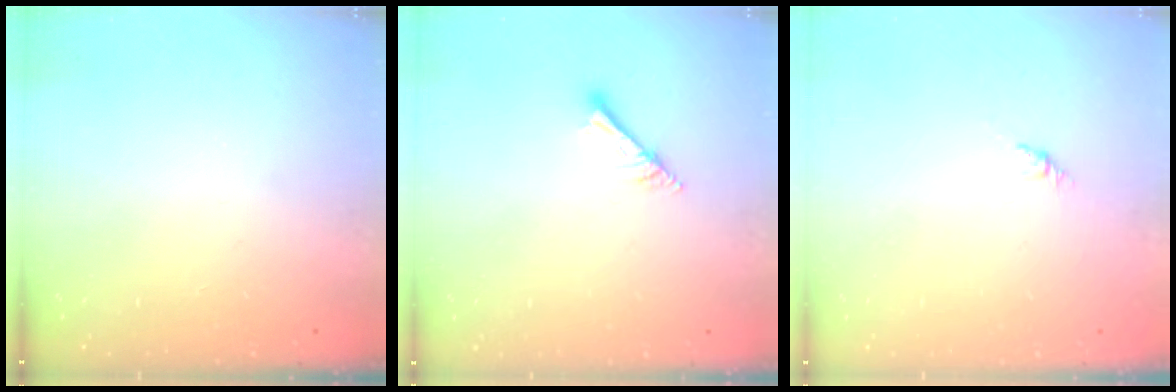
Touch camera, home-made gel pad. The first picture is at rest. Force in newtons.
{"total": 2.5, "press": 2.5, "slide": 0.2}
{"total": 3.0, "press": 2.9, "slide": 0.7}